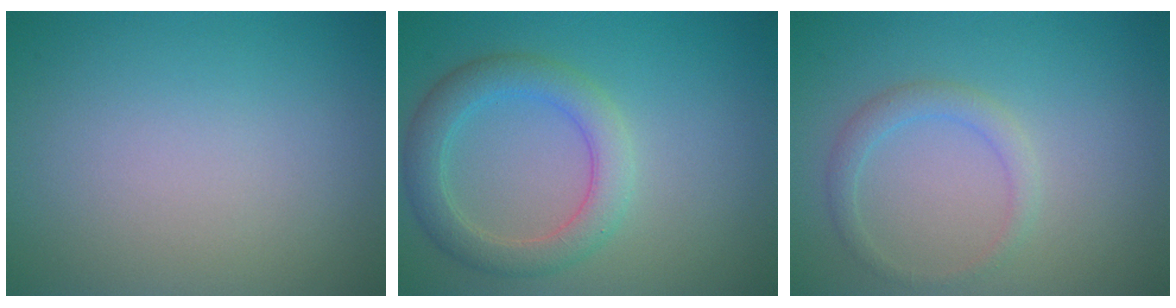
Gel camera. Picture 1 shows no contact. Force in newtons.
{"total": 4.0, "press": 4.0, "slide": 0.2}
{"total": 1.7, "press": 1.7, "slide": 0.2}